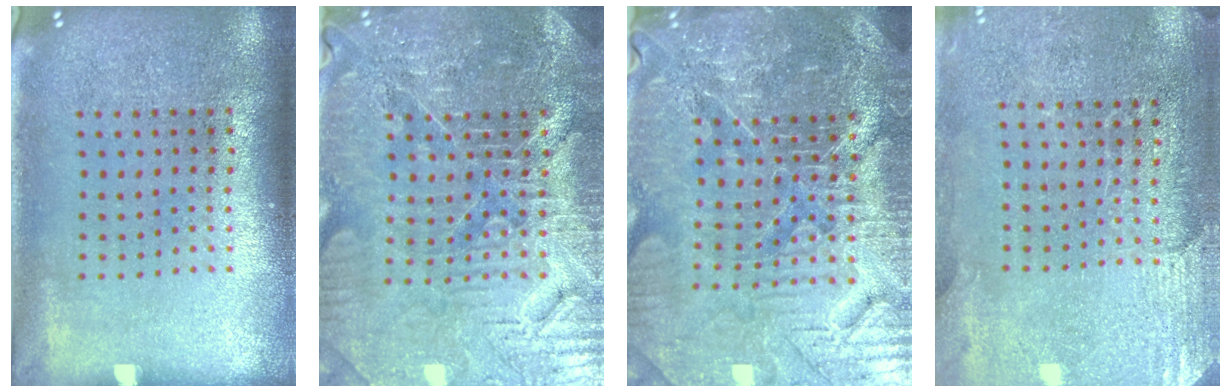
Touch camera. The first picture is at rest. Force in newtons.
{"total": 4.5, "press": 4.4, "slide": 1.2}
{"total": 5.3, "press": 5.0, "slide": 1.8}
{"total": 2.7, "press": 2.5, "slide": 0.9}